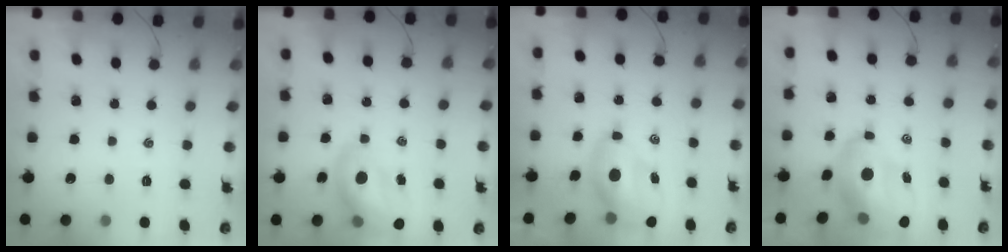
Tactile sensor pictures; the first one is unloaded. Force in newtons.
{"total": 13.3, "press": 12.8, "slide": 3.8}
{"total": 8.7, "press": 8.3, "slide": 2.4}
{"total": 10.3, "press": 9.9, "slide": 2.7}